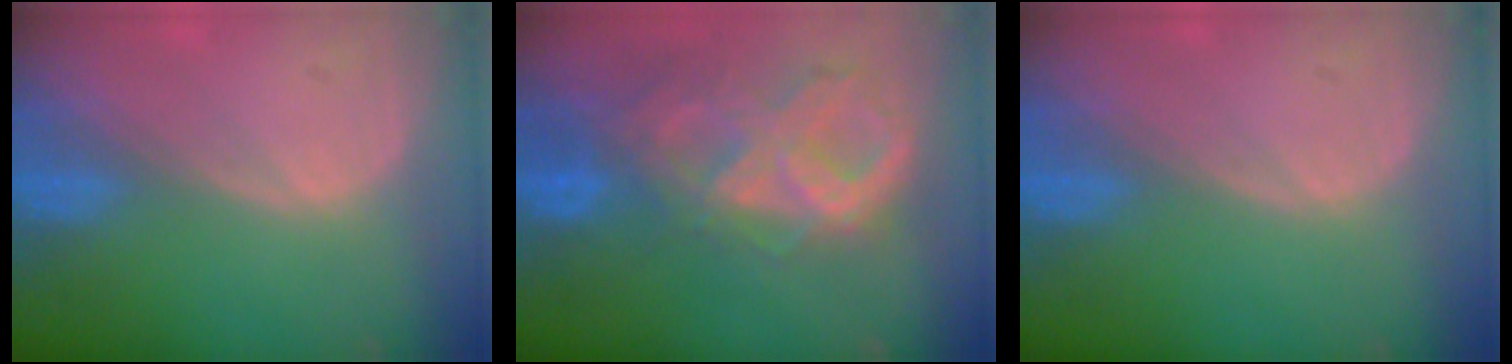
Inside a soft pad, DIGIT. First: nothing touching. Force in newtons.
{"total": 10.5, "press": 8.8, "slide": 5.7}
{"total": 0.0}